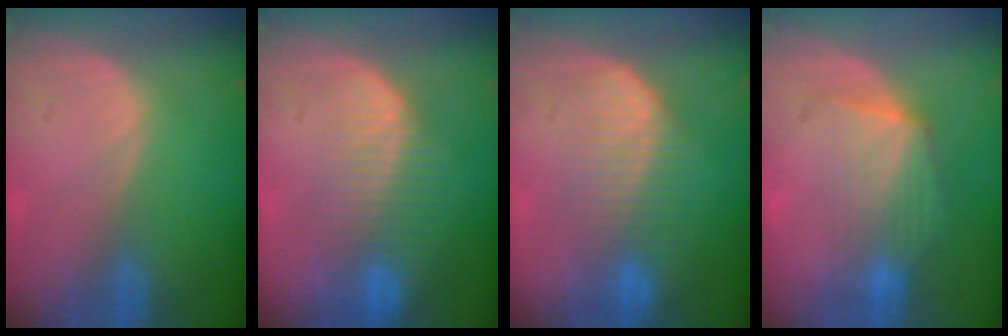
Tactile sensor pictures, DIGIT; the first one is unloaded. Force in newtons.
{"total": 8.4, "press": 7.1, "slide": 4.4}
{"total": 6.7, "press": 6.6, "slide": 1.4}
{"total": 7.3, "press": 6.9, "slide": 2.6}